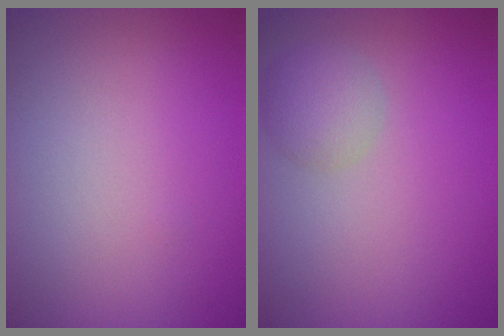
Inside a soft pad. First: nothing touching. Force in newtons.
{"total": 2.5, "press": 2.5, "slide": 0.1}